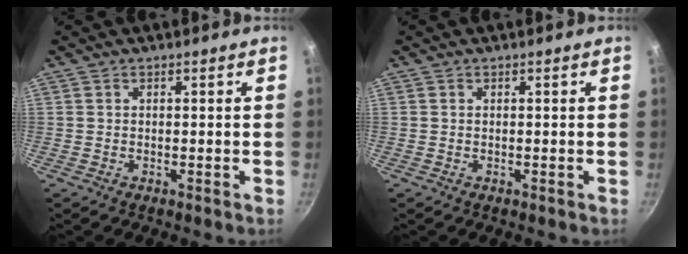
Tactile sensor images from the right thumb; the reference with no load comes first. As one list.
[{"total": 0.0}]